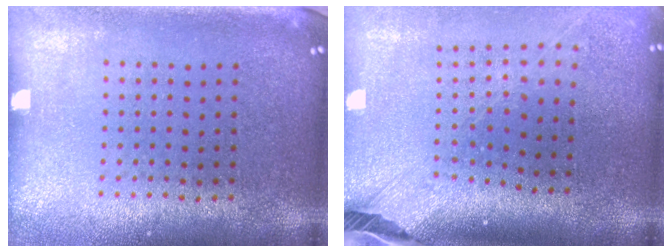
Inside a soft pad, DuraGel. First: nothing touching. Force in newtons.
{"total": 2.7, "press": 2.0, "slide": 1.8}